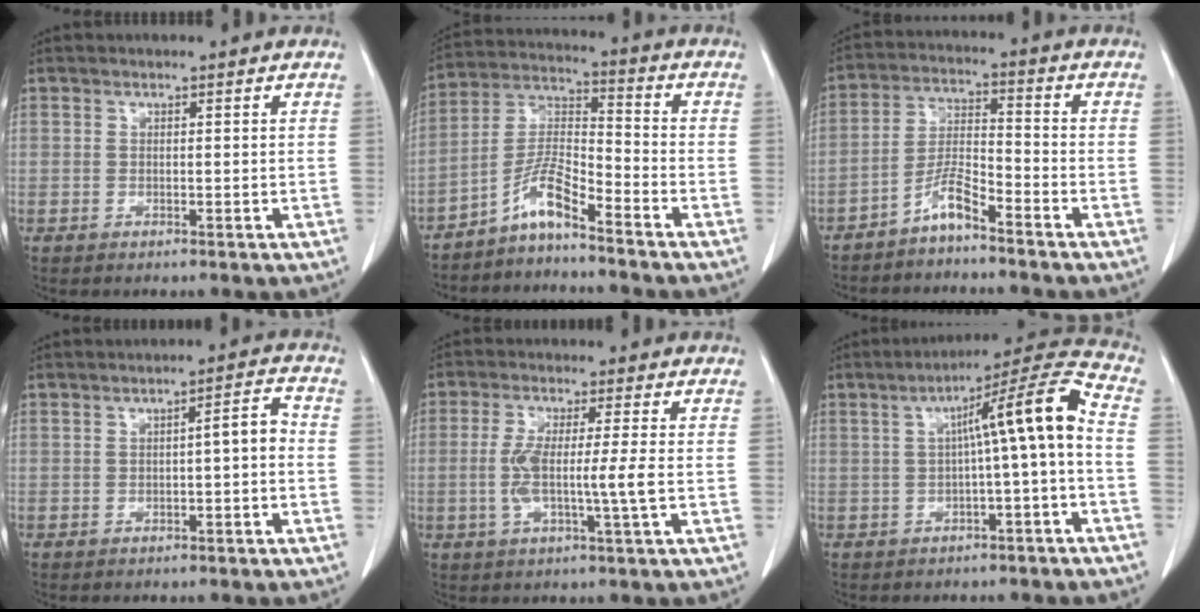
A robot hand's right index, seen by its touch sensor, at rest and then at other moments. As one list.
[{"total": 7.0, "force": [-5.3, 0.5, 4.5], "torque": [-0.100, 0.008, -0.103]}, {"total": 5.2, "force": [-4.2, 0.5, 3.1], "torque": [-0.068, -0.002, -0.082]}, {"total": 3.6, "force": [-0.7, 0.6, 3.5], "torque": [-0.045, 0.015, -0.010]}, {"total": 6.7, "force": [-1.0, -0.4, 6.6], "torque": [-0.131, -0.005, -0.018]}, {"total": 10.3, "force": [-0.7, 0.0, 10.3], "torque": [-0.149, 0.034, -0.012]}]